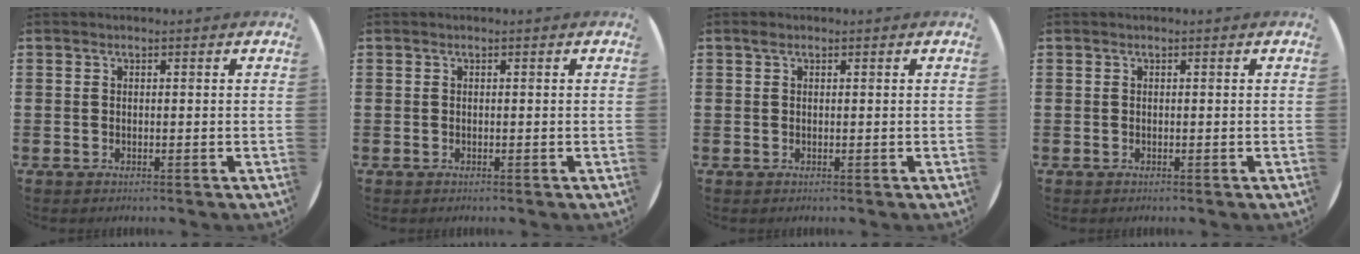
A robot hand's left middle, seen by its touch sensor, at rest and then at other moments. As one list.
[{"total": 0.0}, {"total": 0.6, "force": [0.4, 0.4, 0.3], "torque": [-0.007, 0.003, 0.007]}, {"total": 0.0}]